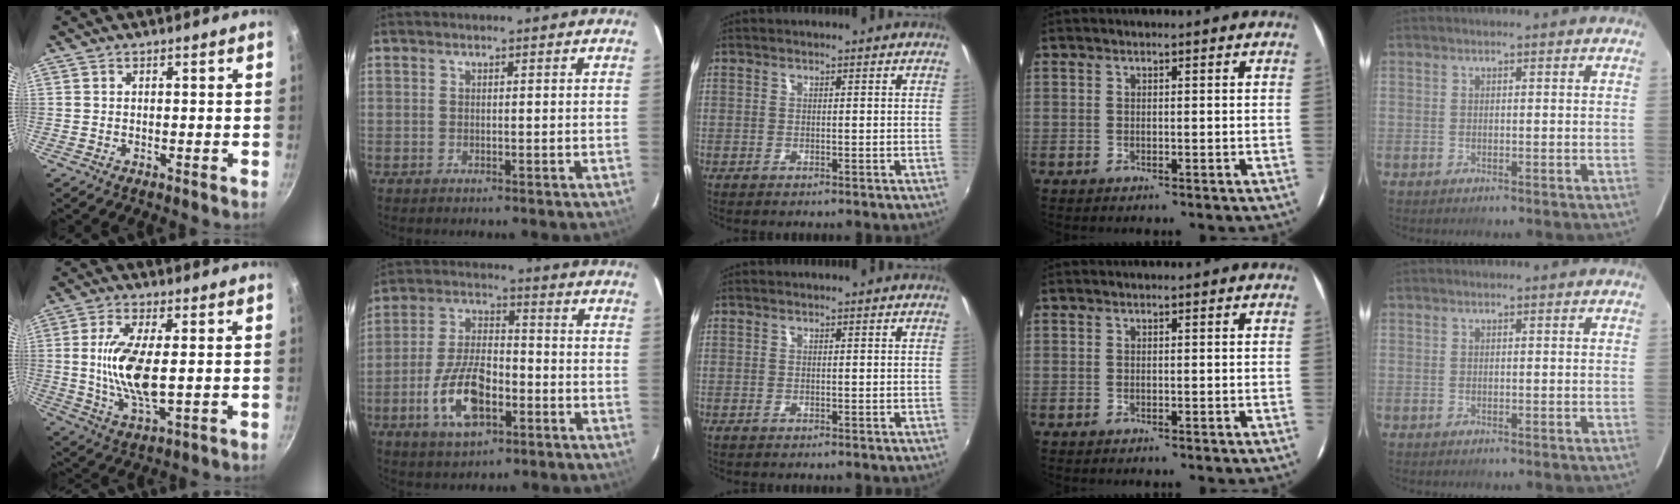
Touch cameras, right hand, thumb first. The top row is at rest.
{"thumb": {"total": 11.9, "force": [0.6, 4.4, 11.0], "torque": [-0.220, -0.009, 0.012]}, "index": {"total": 12.8, "force": [-5.0, 5.9, 10.2], "torque": [-0.210, 0.002, -0.084]}}